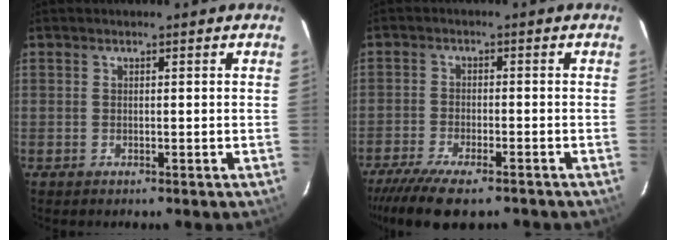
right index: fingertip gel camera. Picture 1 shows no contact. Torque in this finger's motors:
{"motor_torque": [1.34, -0.80, 0.51, 0.11]}